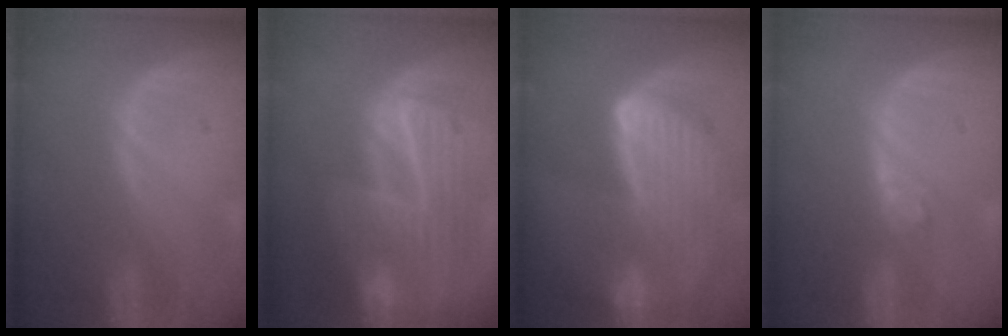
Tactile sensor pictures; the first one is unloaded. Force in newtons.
{"total": 10.2, "press": 8.8, "slide": 5.0}
{"total": 9.1, "press": 7.9, "slide": 4.5}
{"total": 3.0, "press": 2.5, "slide": 1.7}